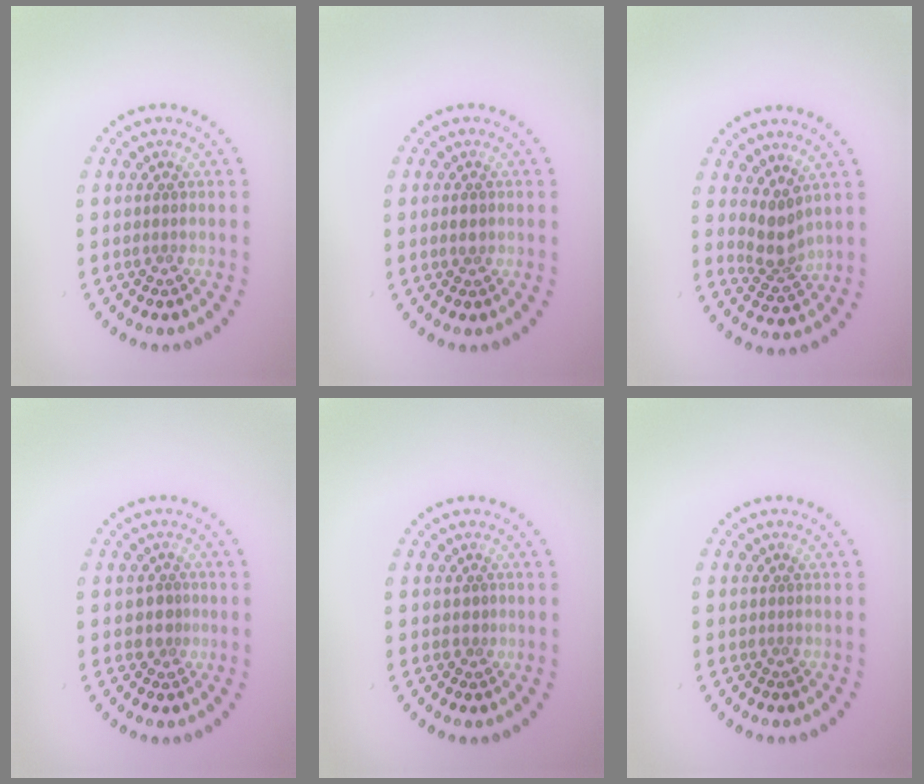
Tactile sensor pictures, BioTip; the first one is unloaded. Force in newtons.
{"total": 1.4, "press": 1.4, "slide": 0.0}
{"total": 2.9, "press": 2.1, "slide": 1.9}
{"total": 1.6, "press": 1.2, "slide": 1.0}
{"total": 0.5, "press": 0.3, "slide": 0.4}
{"total": 0.0}